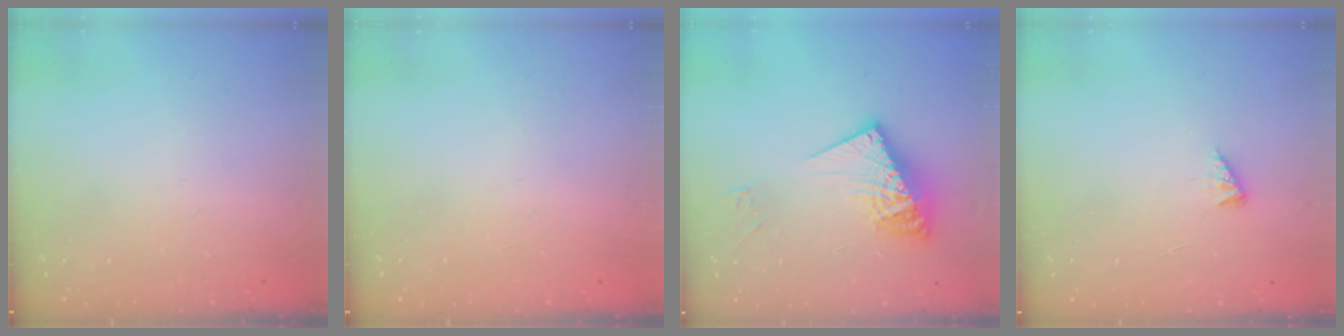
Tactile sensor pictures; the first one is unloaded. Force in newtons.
{"total": 0.0}
{"total": 14.2, "press": 14.1, "slide": 1.5}
{"total": 1.9, "press": 1.8, "slide": 0.4}